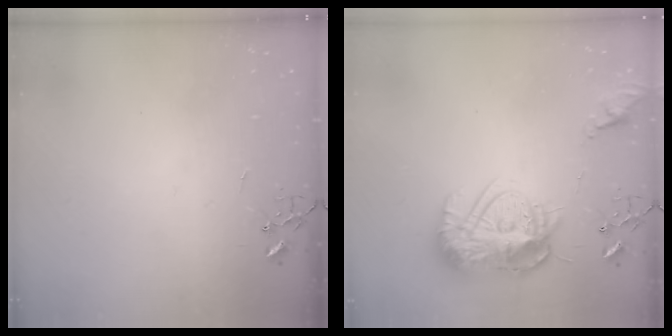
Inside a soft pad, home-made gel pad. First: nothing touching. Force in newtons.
{"total": 17.2, "press": 17.1, "slide": 1.8}